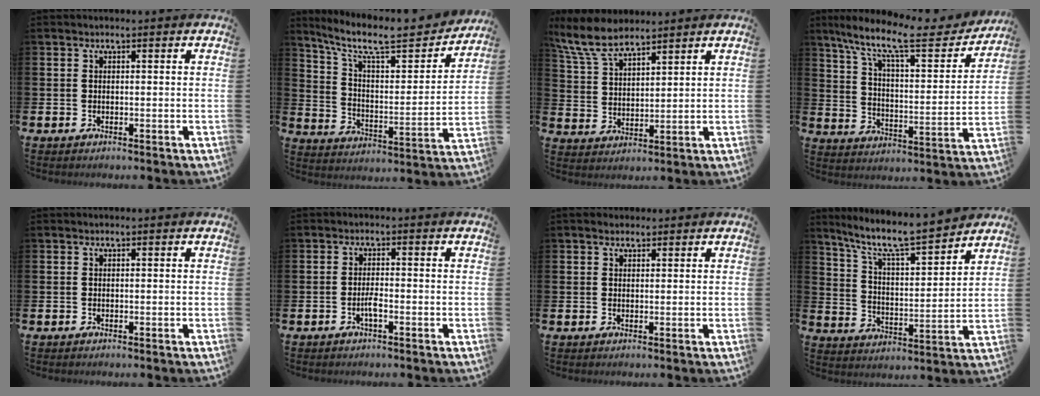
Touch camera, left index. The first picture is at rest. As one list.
[{"total": 9.4, "force": [7.9, 2.4, 4.5], "torque": [-0.109, -0.059, 0.130]}, {"total": 8.5, "force": [7.5, 2.4, 3.1], "torque": [-0.095, -0.026, 0.139]}, {"total": 11.4, "force": [9.0, 2.6, 6.4], "torque": [-0.145, -0.058, 0.145]}, {"total": 0.0}, {"total": 1.3, "force": [-0.8, 0.3, 1.1], "torque": [-0.027, 0.002, -0.013]}, {"total": 1.7, "force": [1.4, 0.8, 0.3], "torque": [0.009, 0.000, 0.023]}, {"total": 9.0, "force": [8.1, 1.1, 3.8], "torque": [-0.101, -0.059, 0.135]}]